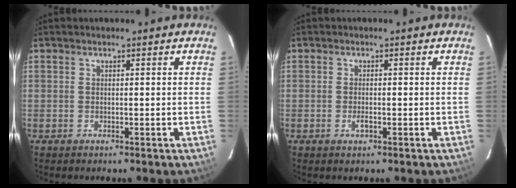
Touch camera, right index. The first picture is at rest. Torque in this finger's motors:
{"motor_torque": [0.34, 0.27, 0.15, 0.01]}